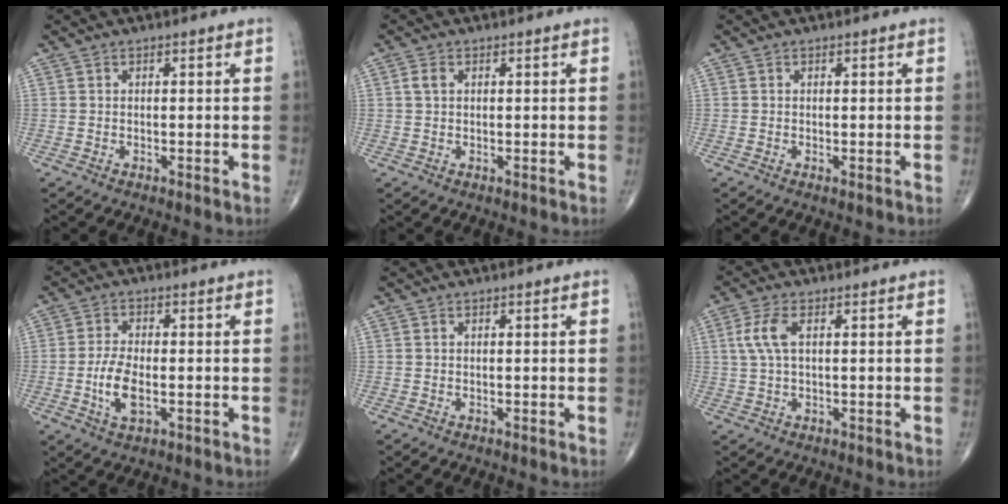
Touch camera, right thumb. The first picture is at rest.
{"total": 1.9, "force": [0.5, 1.3, 1.3], "torque": [-0.028, 0.006, 0.011]}
{"total": 0.0}
{"total": 6.4, "force": [-1.4, 3.0, 5.5], "torque": [-0.112, 0.002, -0.026]}
{"total": 0.0}
{"total": 5.0, "force": [1.2, 2.1, 4.4], "torque": [-0.112, 0.010, 0.026]}